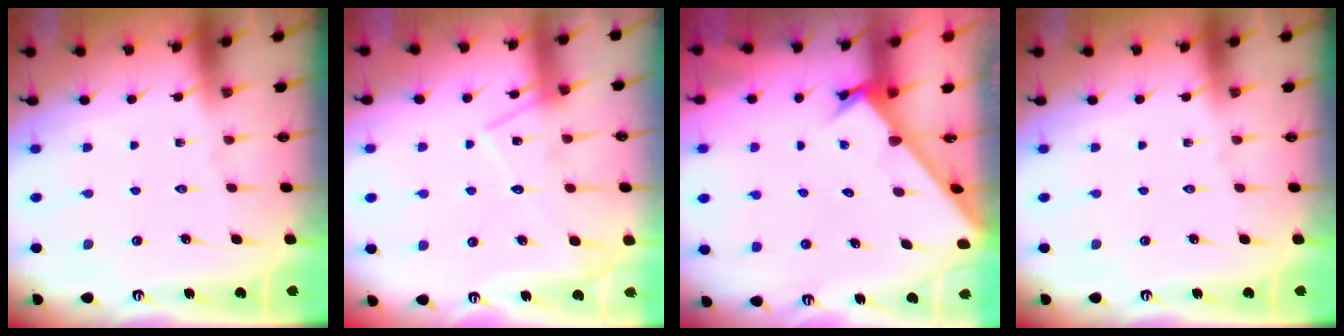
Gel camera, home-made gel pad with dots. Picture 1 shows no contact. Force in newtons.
{"total": 13.8, "press": 13.8, "slide": 0.9}
{"total": 2.7, "press": 2.7, "slide": 0.2}
{"total": 0.0}